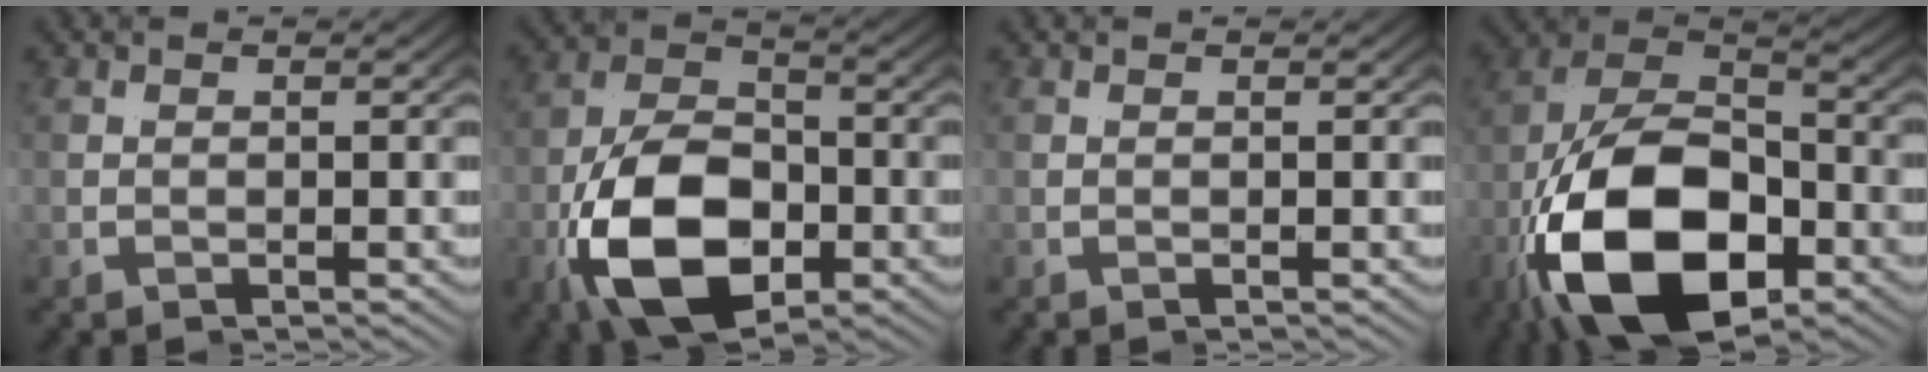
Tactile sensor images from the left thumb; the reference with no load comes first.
{"total": 13.4, "force": [-4.2, 7.5, 10.3], "torque": [-0.216, -0.028, -0.060]}
{"total": 0.0}
{"total": 16.8, "force": [-5.0, 8.9, 13.3], "torque": [-0.306, -0.040, -0.067]}